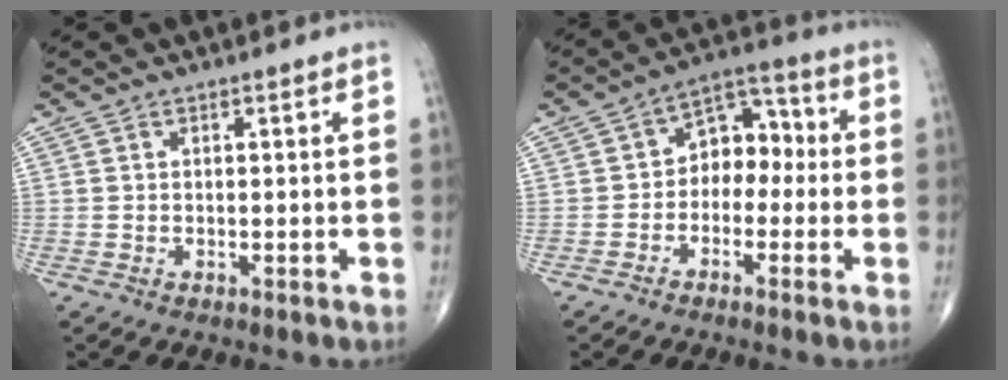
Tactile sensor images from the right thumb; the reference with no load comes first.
{"total": 8.4, "force": [-1.0, 6.0, 5.8], "torque": [-0.047, 0.043, -0.036]}